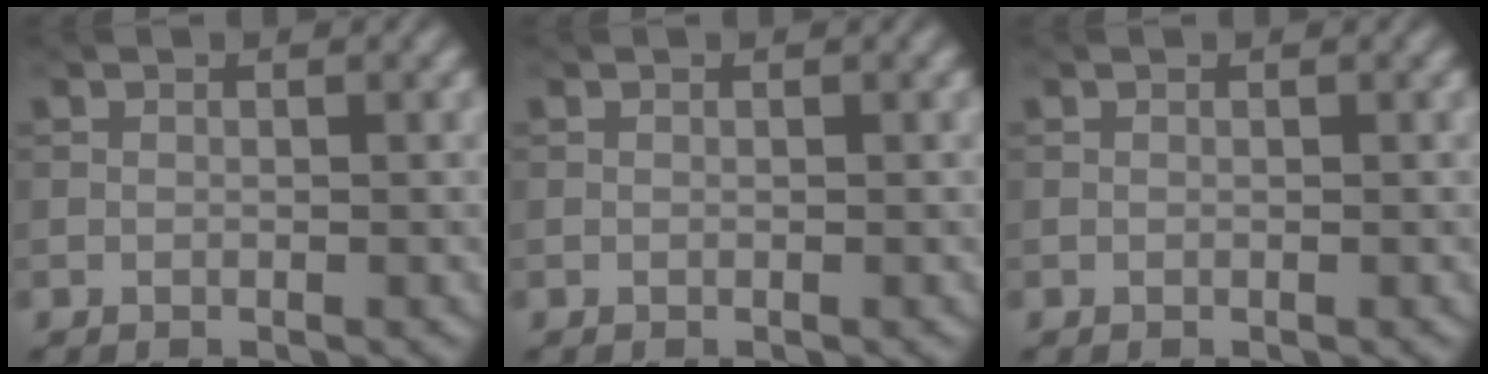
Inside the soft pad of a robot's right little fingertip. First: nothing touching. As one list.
[{"total": 0.0}, {"total": 0.0}]